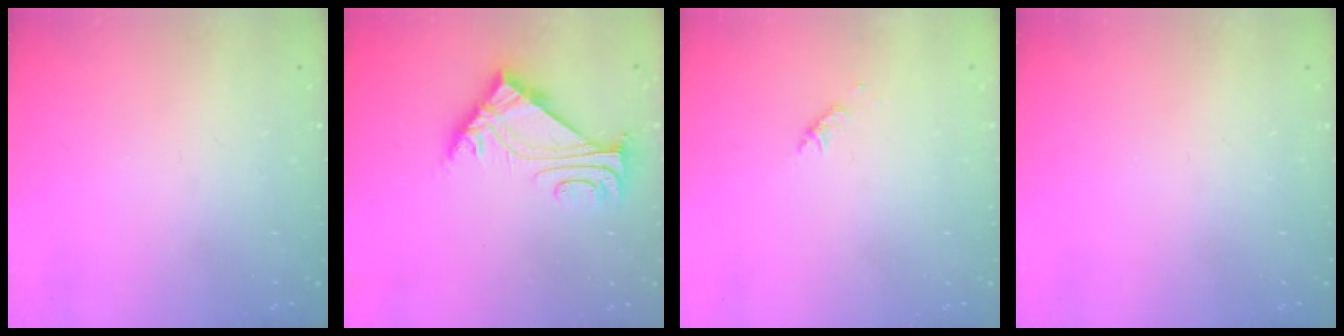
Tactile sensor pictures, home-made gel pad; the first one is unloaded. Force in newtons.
{"total": 6.5, "press": 6.5, "slide": 0.2}
{"total": 2.8, "press": 2.7, "slide": 0.6}
{"total": 0.0}